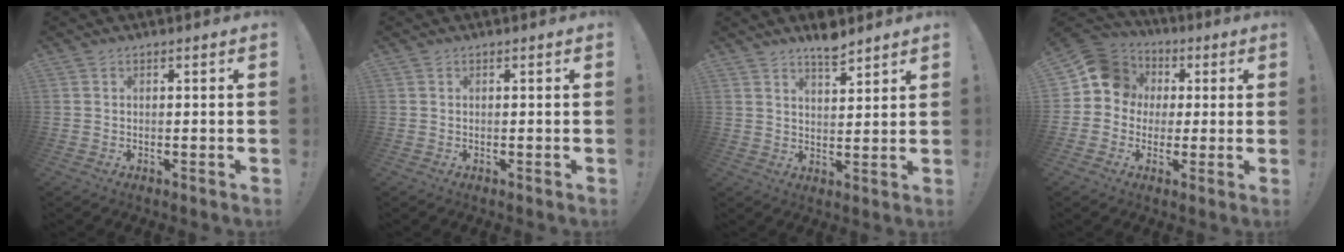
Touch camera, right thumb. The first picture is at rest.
{"total": 0.0}
{"total": 5.9, "force": [5.1, 1.3, 2.6], "torque": [-0.024, -0.040, 0.085]}
{"total": 11.0, "force": [1.7, 10.2, 3.9], "torque": [-0.044, 0.004, 0.039]}